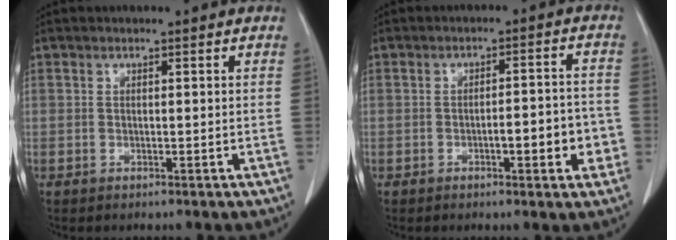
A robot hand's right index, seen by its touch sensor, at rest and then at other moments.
{"total": 6.4, "force": [-2.1, 1.5, 5.8], "torque": [-0.076, 0.013, -0.023]}